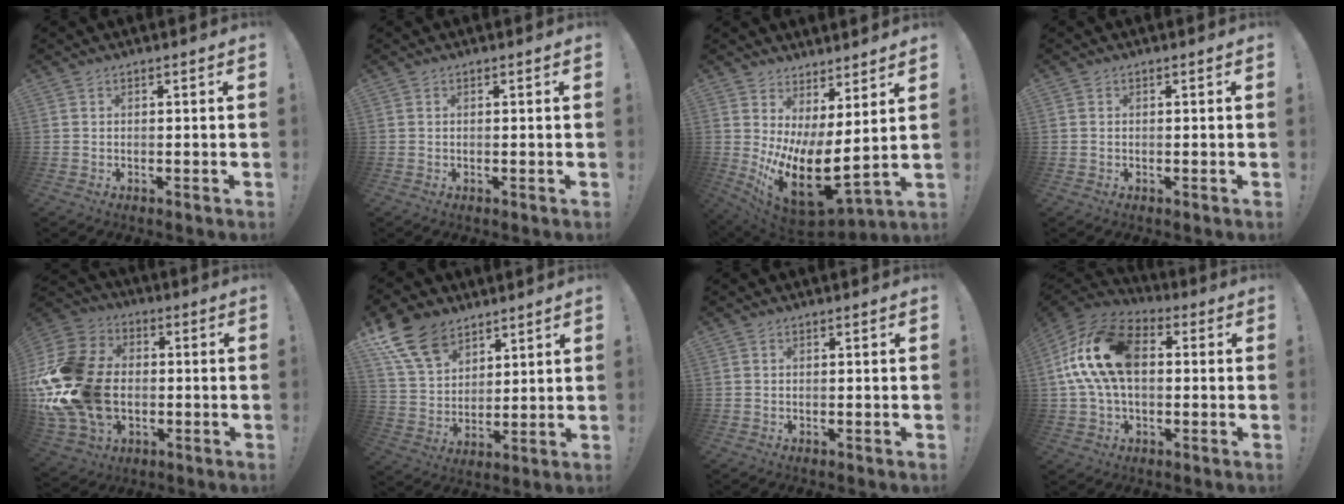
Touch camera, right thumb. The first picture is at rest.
{"total": 0.0}
{"total": 14.4, "force": [-0.5, 5.1, 13.5], "torque": [-0.209, -0.039, 0.003]}
{"total": 0.5, "force": [0.0, 0.5, -0.1], "torque": [-0.002, 0.004, 0.002]}
{"total": 28.2, "force": [-2.4, 20.2, 19.5], "torque": [-0.364, 0.023, -0.019]}
{"total": 15.2, "force": [10.2, 9.1, 6.6], "torque": [-0.122, -0.053, 0.198]}
{"total": 0.0}
{"total": 19.4, "force": [2.7, 12.2, 14.8], "torque": [-0.275, 0.014, 0.053]}